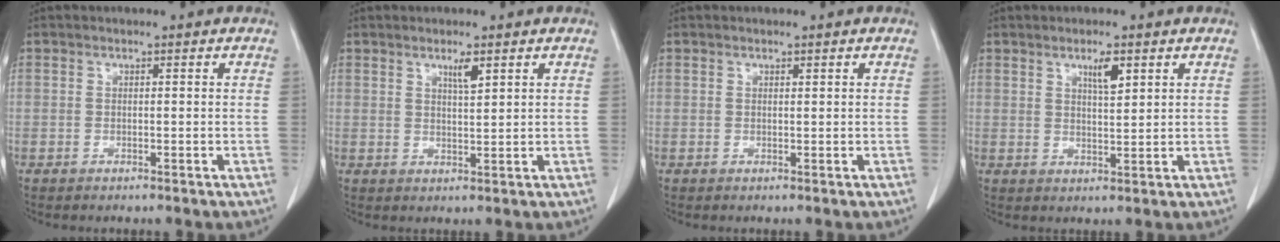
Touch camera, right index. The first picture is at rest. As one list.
[{"total": 2.5, "force": [1.6, 0.3, 1.9], "torque": [-0.036, -0.004, 0.027]}, {"total": 0.0}, {"total": 3.4, "force": [1.9, 0.7, 2.8], "torque": [-0.047, -0.004, 0.032]}]